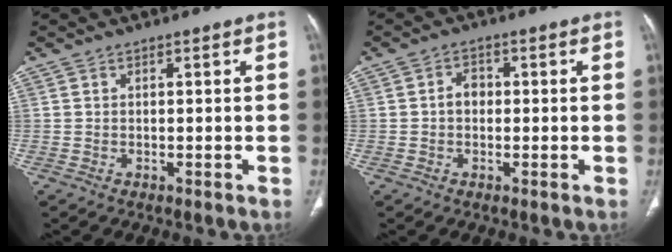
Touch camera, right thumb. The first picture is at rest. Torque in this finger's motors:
{"motor_torque": [-0.09, -0.14, 0.50, -0.22, -0.01]}